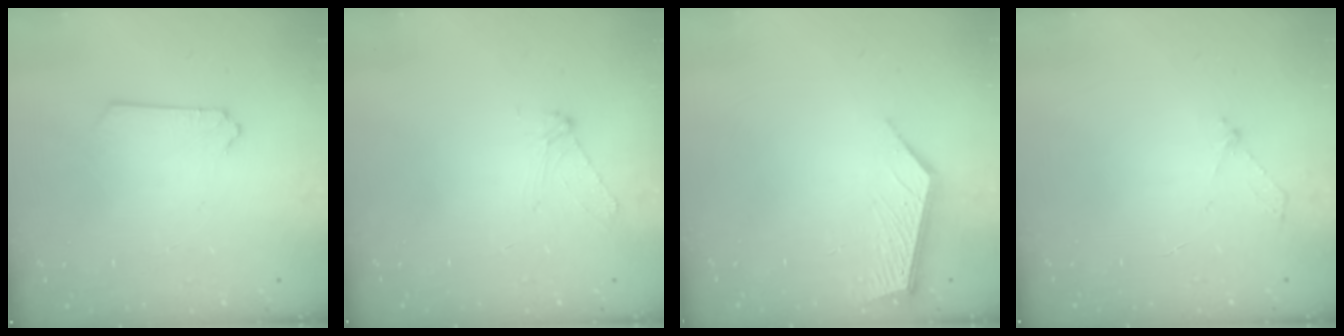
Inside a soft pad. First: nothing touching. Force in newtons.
{"total": 3.7, "press": 3.7, "slide": 0.6}
{"total": 6.0, "press": 6.0, "slide": 0.6}
{"total": 3.0, "press": 2.9, "slide": 0.4}